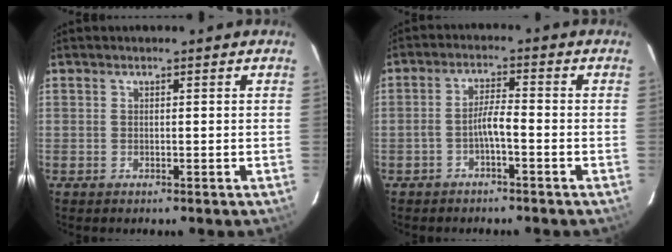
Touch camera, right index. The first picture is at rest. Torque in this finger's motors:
{"motor_torque": [0.61, -0.30, 0.35, 0.09]}